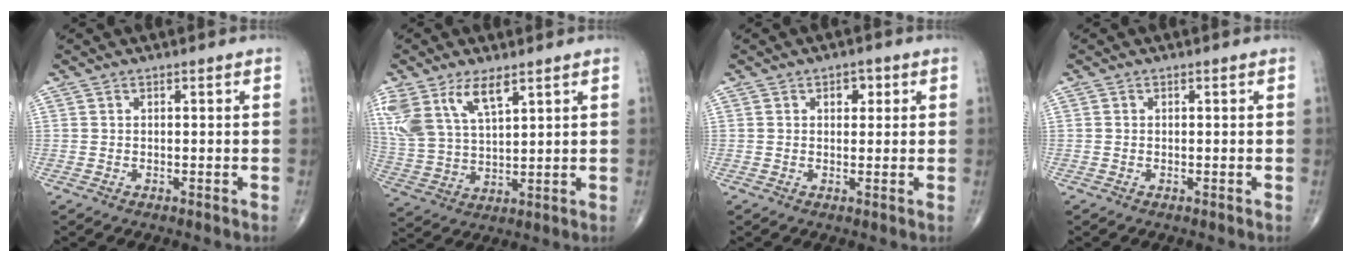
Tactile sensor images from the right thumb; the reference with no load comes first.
{"total": 12.4, "force": [7.0, 5.6, 8.6], "torque": [-0.173, -0.017, 0.149]}
{"total": 2.7, "force": [1.0, 1.9, 1.6], "torque": [-0.004, 0.000, 0.010]}
{"total": 0.0}